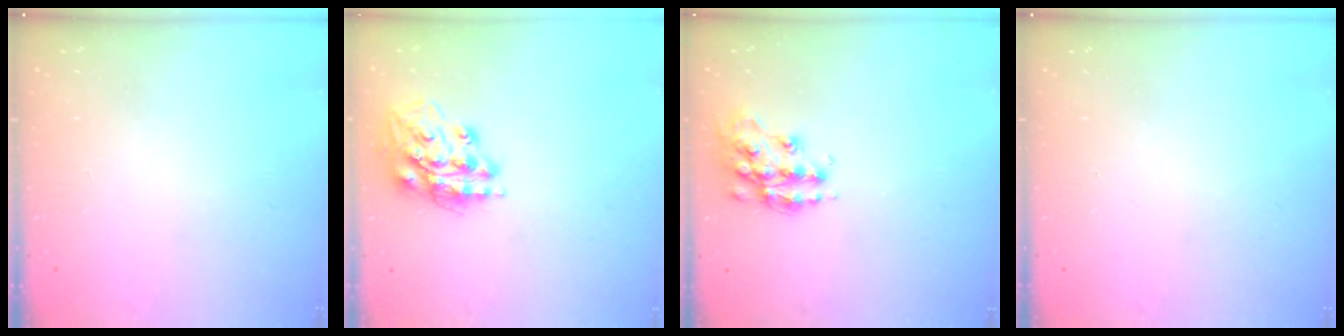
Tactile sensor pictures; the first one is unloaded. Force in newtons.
{"total": 15.4, "press": 15.3, "slide": 1.9}
{"total": 13.7, "press": 13.7, "slide": 0.9}
{"total": 0.0}